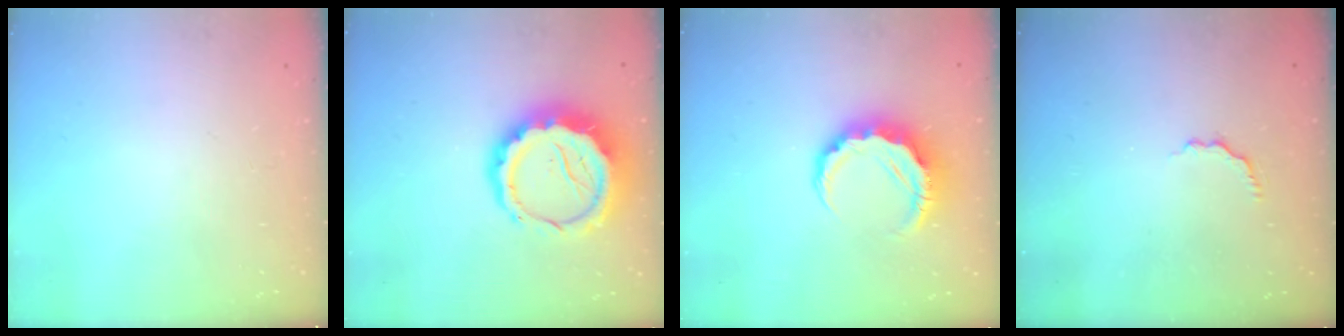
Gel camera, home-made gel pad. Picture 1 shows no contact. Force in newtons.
{"total": 15.2, "press": 14.8, "slide": 3.2}
{"total": 8.3, "press": 8.1, "slide": 1.8}
{"total": 2.5, "press": 2.3, "slide": 1.0}